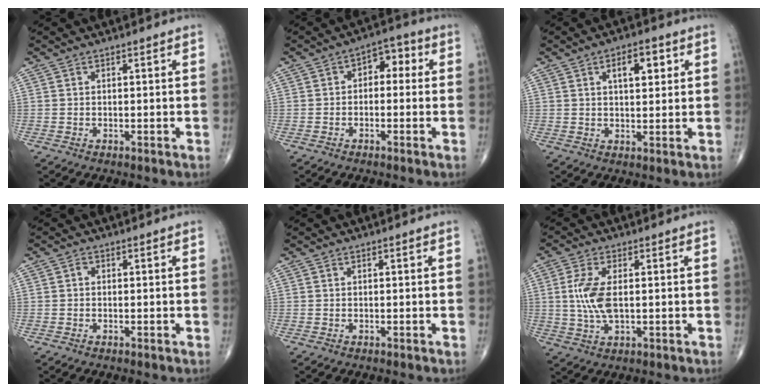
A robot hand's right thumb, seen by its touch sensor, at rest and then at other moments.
{"total": 5.2, "force": [0.3, 3.5, 3.9], "torque": [-0.021, 0.025, -0.010]}
{"total": 6.2, "force": [2.3, 2.9, 5.0], "torque": [-0.058, -0.004, 0.033]}
{"total": 0.7, "force": [0.0, 0.5, 0.4], "torque": [-0.001, 0.002, -0.005]}
{"total": 0.0}
{"total": 7.2, "force": [0.5, 3.2, 6.4], "torque": [-0.147, -0.004, 0.011]}